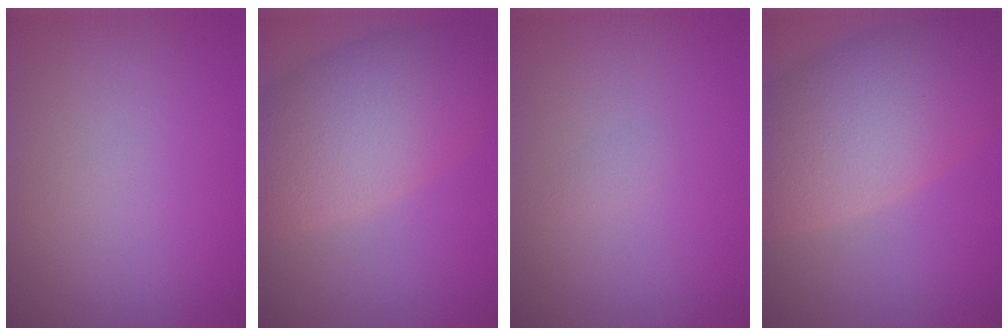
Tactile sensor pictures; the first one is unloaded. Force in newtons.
{"total": 9.3, "press": 9.3, "slide": 0.1}
{"total": 0.5, "press": 0.5, "slide": 0.1}
{"total": 10.8, "press": 10.8, "slide": 0.7}